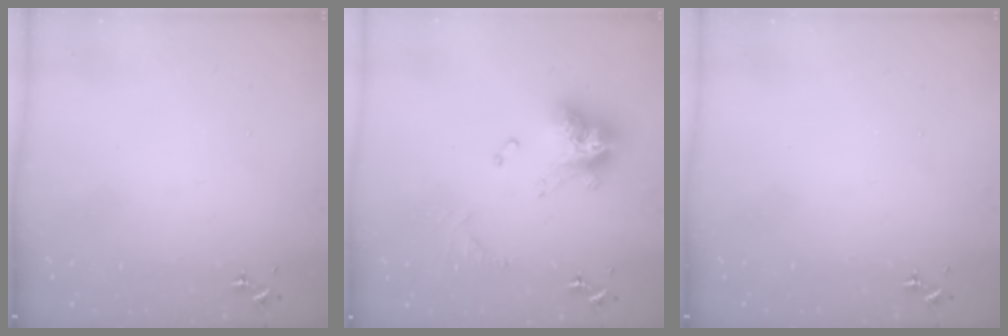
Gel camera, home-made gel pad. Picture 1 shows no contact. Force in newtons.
{"total": 15.1, "press": 15.0, "slide": 1.4}
{"total": 0.0}